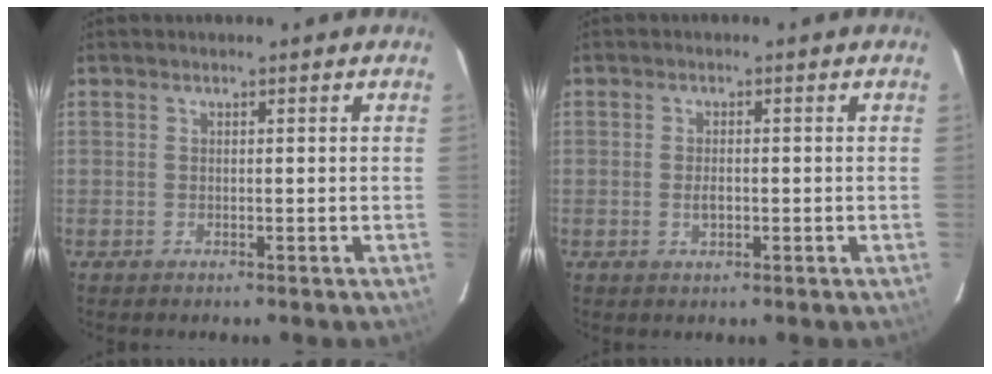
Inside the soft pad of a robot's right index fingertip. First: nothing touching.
{"total": 2.0, "force": [-0.5, 1.0, 1.7], "torque": [-0.032, 0.001, -0.008]}